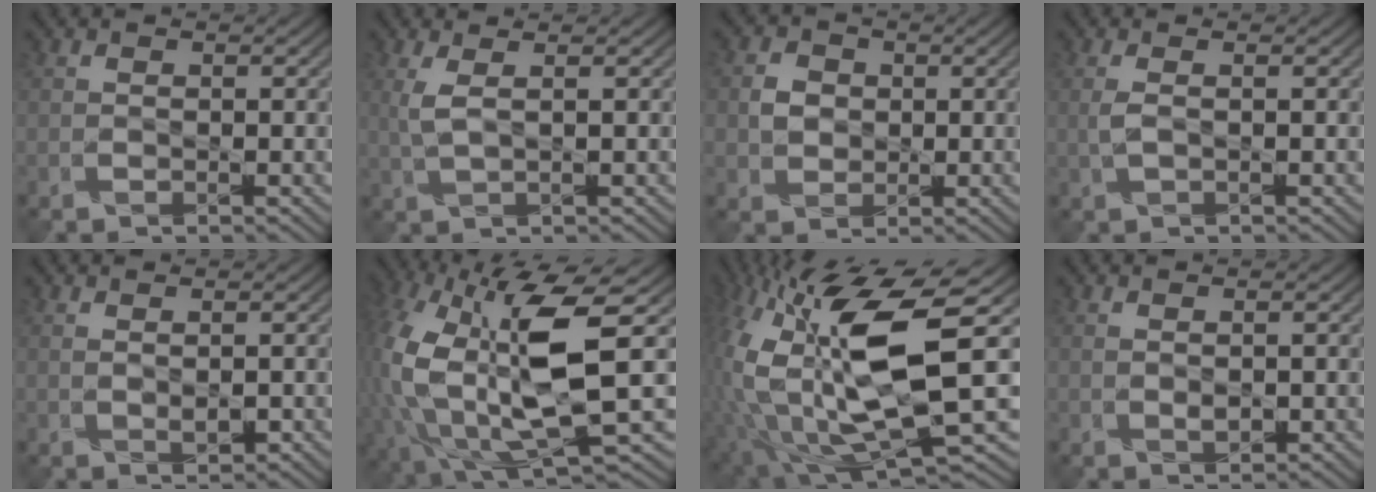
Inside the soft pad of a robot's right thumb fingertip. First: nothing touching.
{"total": 2.5, "force": [1.2, 0.4, 2.2], "torque": [-0.062, 0.006, 0.024]}
{"total": 3.0, "force": [0.3, 2.8, 1.2], "torque": [-0.029, 0.004, -0.002]}
{"total": 1.3, "force": [0.1, 0.2, 1.3], "torque": [-0.040, 0.006, 0.002]}
{"total": 1.4, "force": [0.5, 0.3, 1.2], "torque": [-0.032, 0.001, 0.015]}
{"total": 14.7, "force": [1.1, 6.1, 13.3], "torque": [-0.308, -0.029, 0.030]}
{"total": 16.0, "force": [1.8, 6.5, 14.5], "torque": [-0.319, -0.009, 0.040]}
{"total": 1.0, "force": [0.3, 0.3, 0.9], "torque": [-0.023, 0.000, 0.010]}